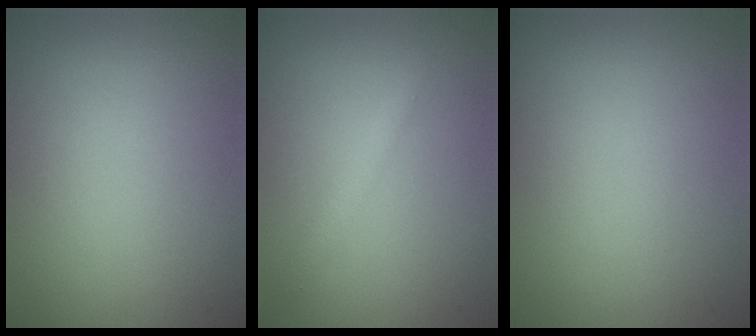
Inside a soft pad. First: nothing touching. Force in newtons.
{"total": 1.2, "press": 1.2, "slide": 0.0}
{"total": 0.0}